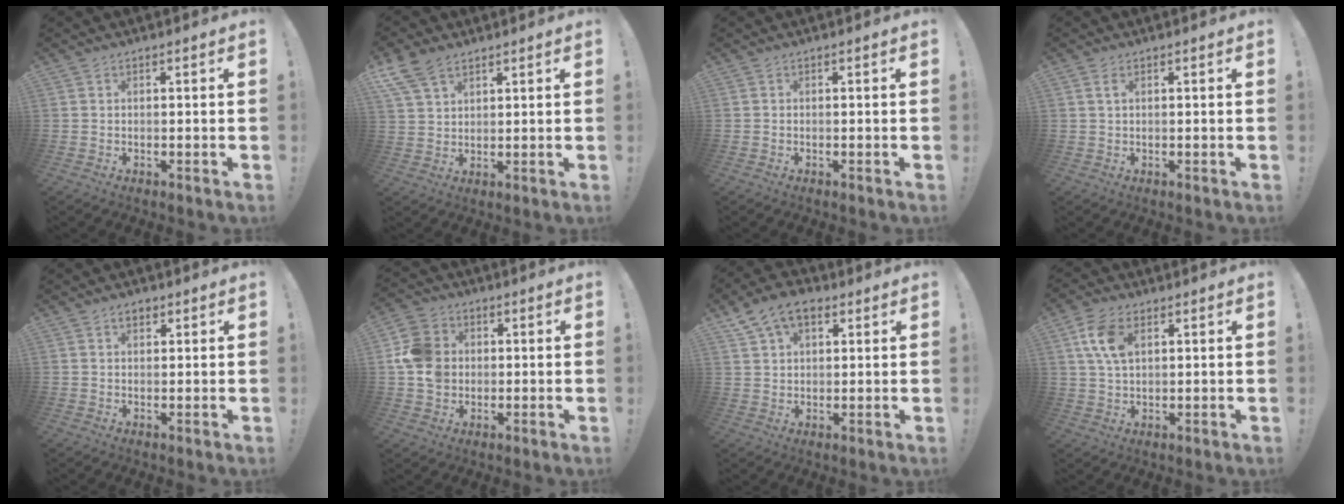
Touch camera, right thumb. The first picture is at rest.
{"total": 8.8, "force": [6.0, 4.9, 4.3], "torque": [-0.080, -0.021, 0.121]}
{"total": 0.0}
{"total": 2.0, "force": [0.9, 0.9, 1.6], "torque": [-0.032, 0.002, 0.015]}
{"total": 2.8, "force": [1.4, 1.8, 1.6], "torque": [-0.027, 0.002, 0.025]}
{"total": 11.5, "force": [0.6, 10.2, 5.2], "torque": [-0.087, 0.009, 0.017]}
{"total": 9.6, "force": [5.1, 6.0, 5.5], "torque": [-0.101, -0.007, 0.099]}
{"total": 9.5, "force": [3.5, 5.7, 6.7], "torque": [-0.136, 0.002, 0.066]}